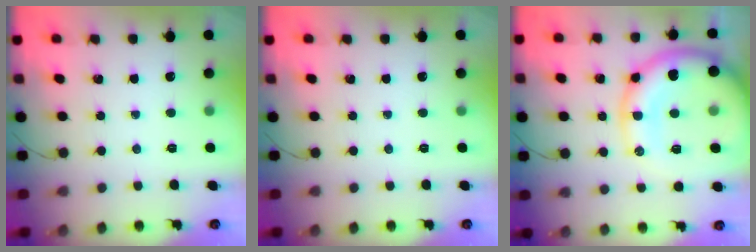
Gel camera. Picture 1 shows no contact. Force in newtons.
{"total": 0.0}
{"total": 20.1, "press": 20.0, "slide": 2.1}